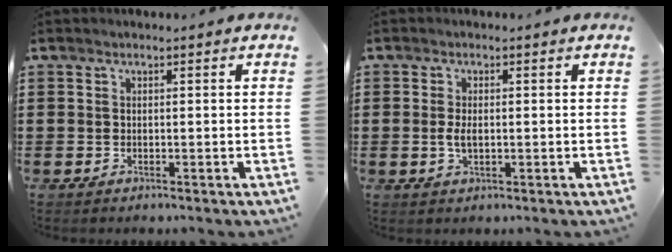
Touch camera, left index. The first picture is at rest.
{"total": 2.5, "force": [-0.1, 1.1, 2.3], "torque": [-0.052, -0.001, -0.005]}